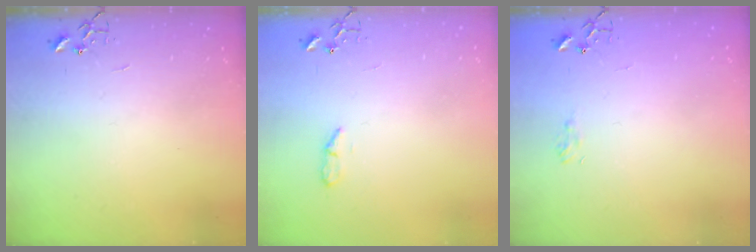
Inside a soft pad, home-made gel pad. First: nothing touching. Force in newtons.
{"total": 4.5, "press": 4.4, "slide": 0.6}
{"total": 6.9, "press": 6.8, "slide": 0.8}